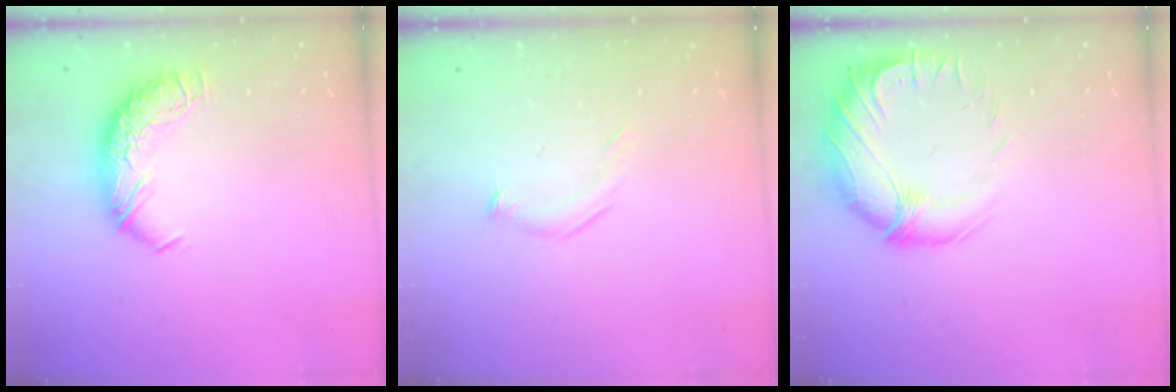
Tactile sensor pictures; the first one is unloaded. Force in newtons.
{"total": 6.1, "press": 6.1, "slide": 0.5}
{"total": 2.9, "press": 0.9, "slide": 2.8}